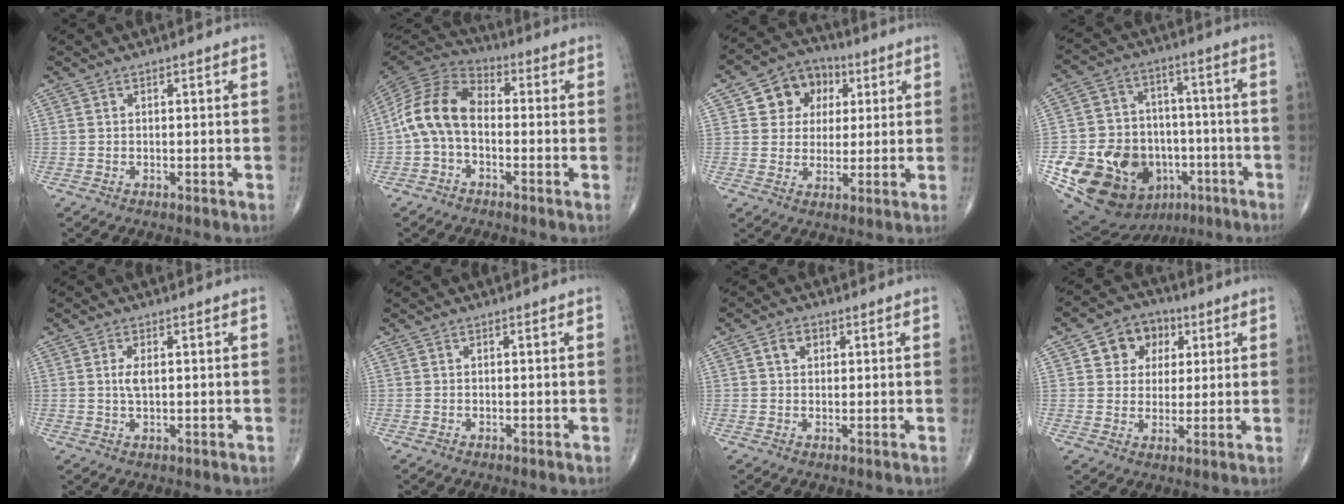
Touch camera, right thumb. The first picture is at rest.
{"total": 11.3, "force": [-1.3, 7.4, 8.5], "torque": [-0.160, 0.034, -0.040]}
{"total": 10.1, "force": [3.3, 8.5, 4.3], "torque": [-0.024, 0.000, 0.050]}
{"total": 23.8, "force": [-8.2, 17.9, 13.3], "torque": [-0.208, 0.062, -0.113]}
{"total": 2.6, "force": [0.4, 1.2, 2.3], "torque": [-0.046, 0.000, 0.010]}
{"total": 0.0}
{"total": 2.9, "force": [1.0, 2.2, 1.6], "torque": [-0.021, 0.005, 0.017]}
{"total": 8.7, "force": [3.3, 7.2, 3.7], "torque": [-0.015, -0.004, 0.048]}